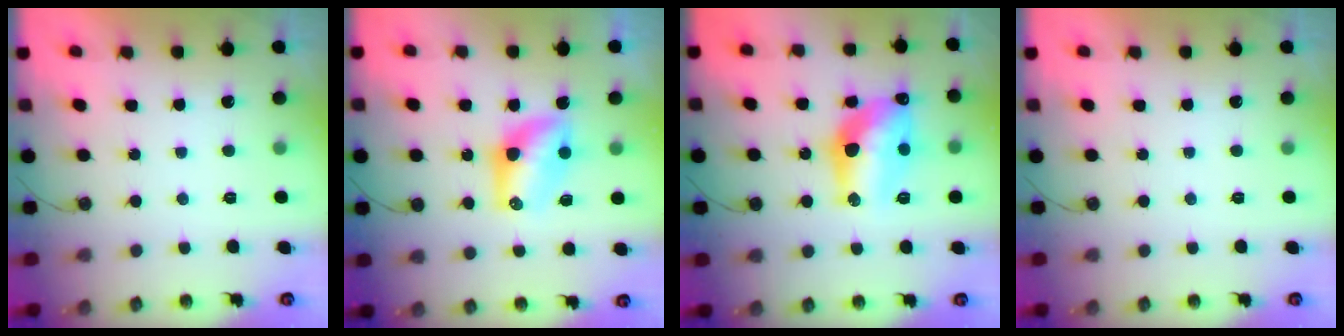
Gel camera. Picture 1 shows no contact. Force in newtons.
{"total": 9.7, "press": 8.8, "slide": 4.1}
{"total": 13.7, "press": 13.7, "slide": 0.8}
{"total": 0.0}